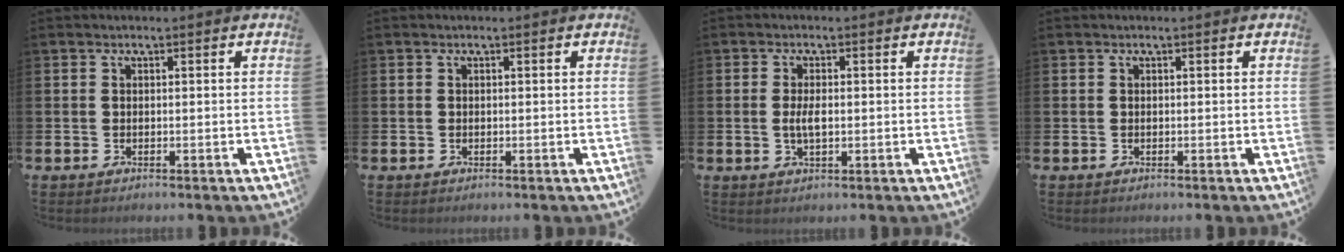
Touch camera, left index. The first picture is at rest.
{"total": 0.0}
{"total": 2.8, "force": [-0.1, 1.1, 2.5], "torque": [-0.044, 0.000, -0.004]}
{"total": 0.0}